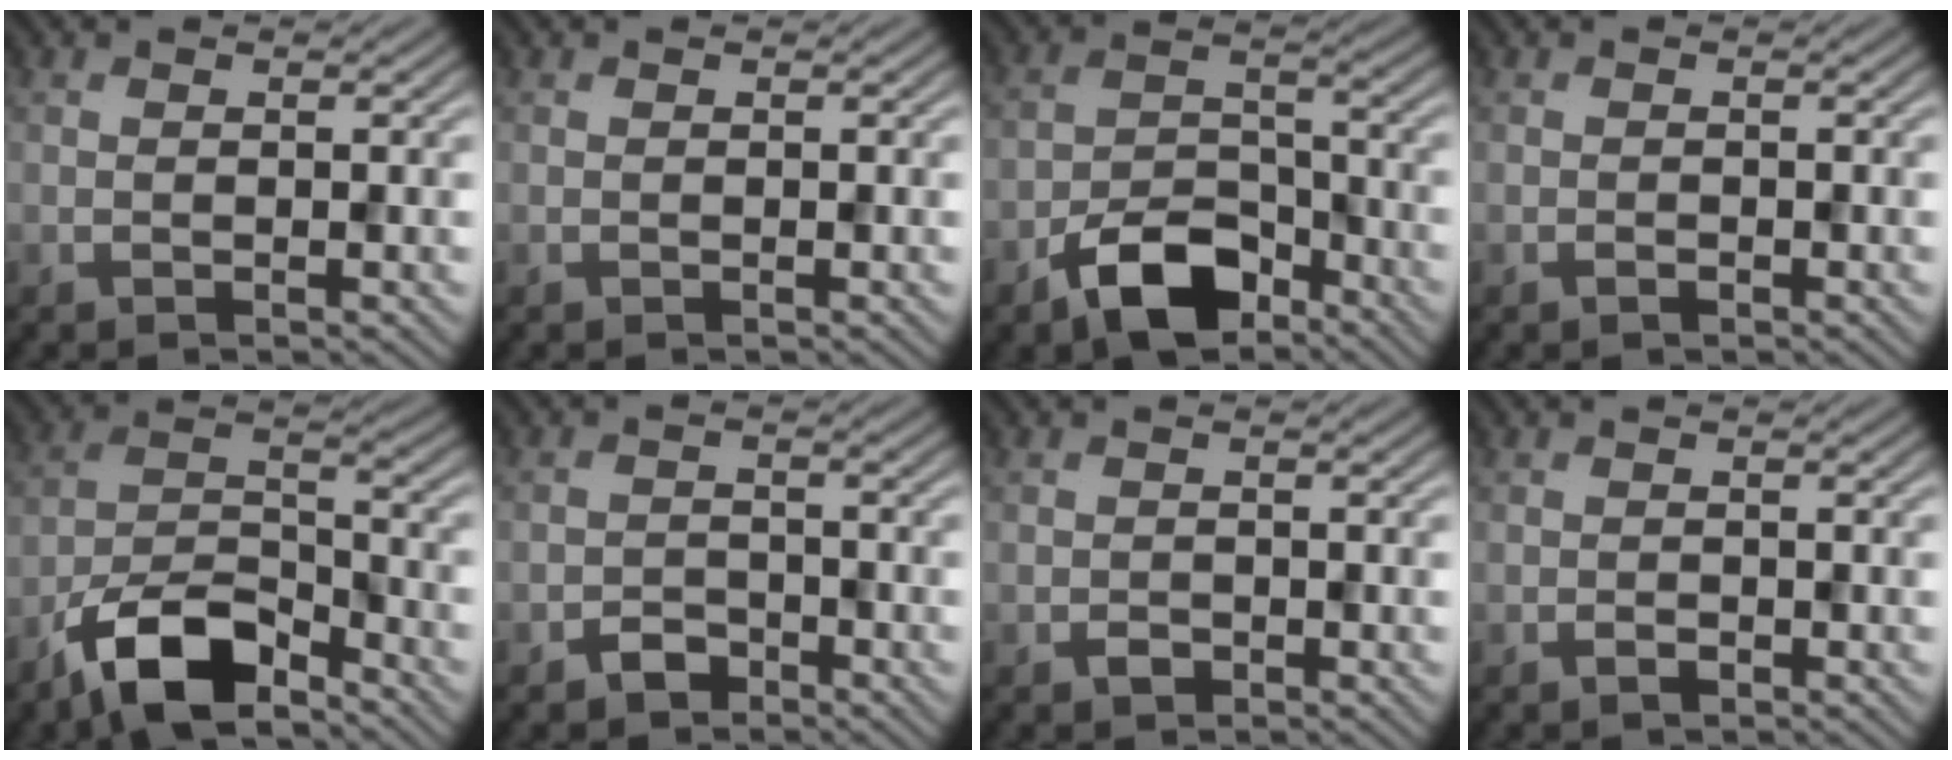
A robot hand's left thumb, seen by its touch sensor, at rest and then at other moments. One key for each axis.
{"total": 0.0}
{"total": 8.6, "fx": -5.6, "fy": 4.2, "fz": 4.9, "tx": -0.083, "ty": 0.002, "tz": -0.118}
{"total": 0.6, "fx": -0.4, "fy": 0.3, "fz": 0.3, "tx": -0.003, "ty": -0.002, "tz": -0.006}
{"total": 10.1, "fx": -7.0, "fy": 3.7, "fz": 6.2, "tx": -0.112, "ty": -0.002, "tz": -0.151}
{"total": 2.4, "fx": -1.8, "fy": 1.4, "fz": 0.8, "tx": -0.009, "ty": 0.004, "tz": -0.039}
{"total": 1.2, "fx": -0.7, "fy": 0.8, "fz": 0.5, "tx": -0.007, "ty": -0.003, "tz": -0.015}
{"total": 0.9, "fx": -0.6, "fy": 0.5, "fz": 0.5, "tx": -0.007, "ty": -0.001, "tz": -0.011}